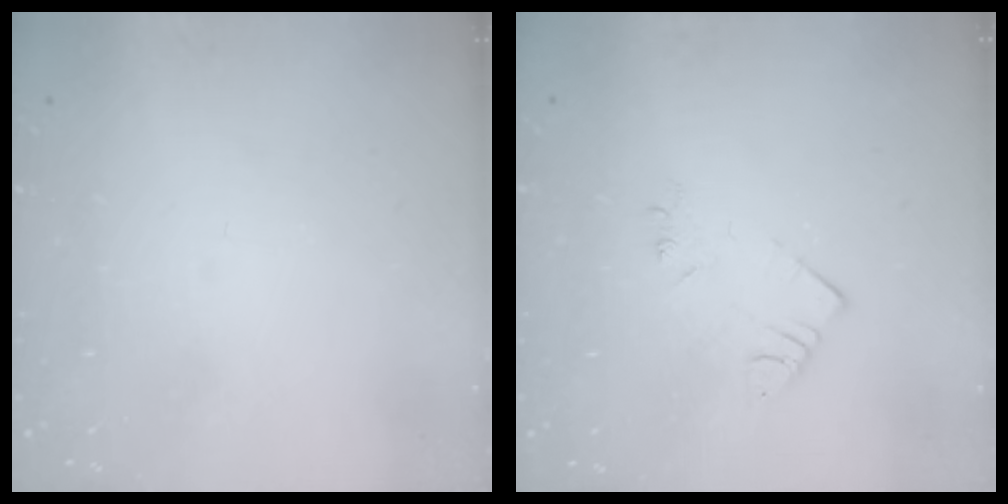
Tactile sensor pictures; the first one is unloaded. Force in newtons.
{"total": 3.9, "press": 3.9, "slide": 0.6}